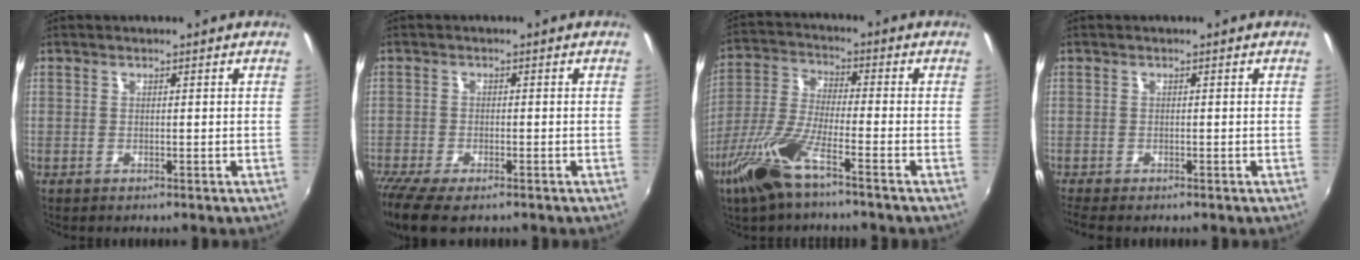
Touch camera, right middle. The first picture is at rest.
{"total": 8.6, "force": [-6.5, 2.5, 5.1], "torque": [-0.127, -0.041, -0.119]}
{"total": 11.7, "force": [-7.0, 2.0, 9.2], "torque": [-0.206, -0.015, -0.141]}
{"total": 2.8, "force": [-2.4, 0.6, 1.5], "torque": [-0.030, -0.018, -0.038]}